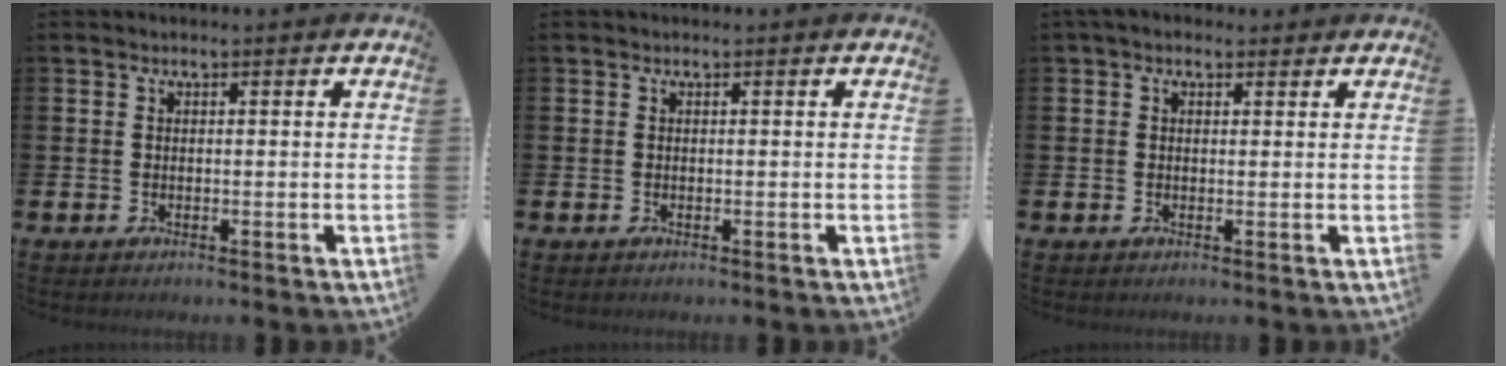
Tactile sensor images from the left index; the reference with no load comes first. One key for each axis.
{"total": 0.0}
{"total": 1.9, "fx": 1.2, "fy": 1.2, "fz": 0.7, "tx": -0.002, "ty": 0.005, "tz": 0.018}